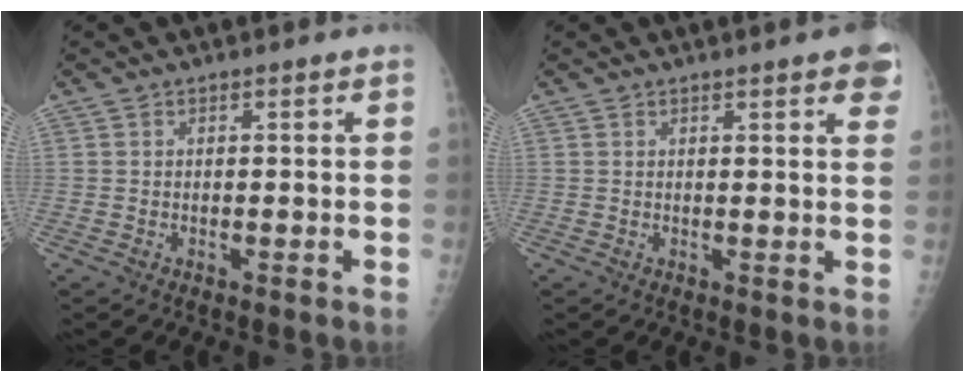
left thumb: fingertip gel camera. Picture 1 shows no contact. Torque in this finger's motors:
{"motor_torque": [0.76, 0.41, 0.61, -0.39, 0.00]}